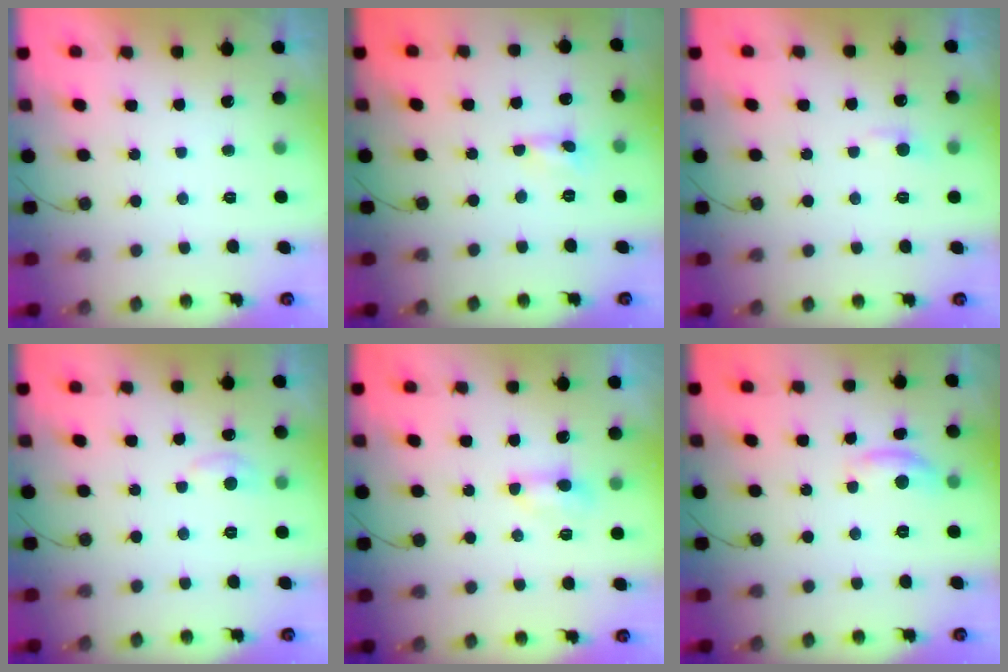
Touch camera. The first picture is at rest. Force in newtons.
{"total": 0.0}
{"total": 4.8, "press": 4.7, "slide": 0.5}
{"total": 5.4, "press": 5.3, "slide": 0.7}
{"total": 4.5, "press": 4.5, "slide": 0.8}
{"total": 7.3, "press": 7.3, "slide": 0.1}